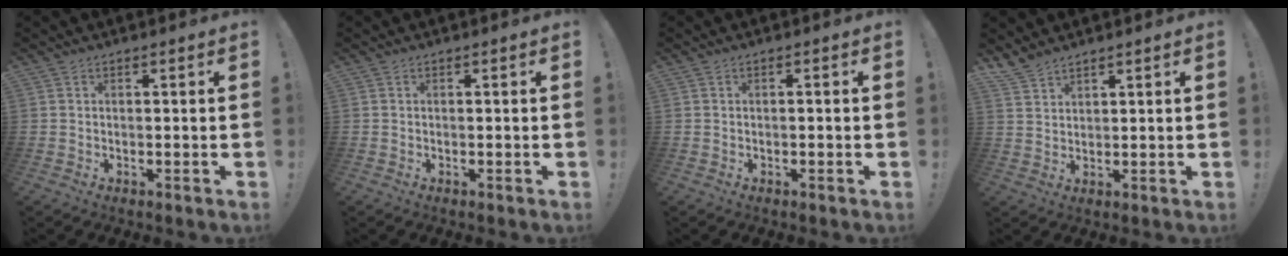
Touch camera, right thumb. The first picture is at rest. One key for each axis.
{"total": 0.0}
{"total": 0.7, "fx": -0.5, "fy": -0.2, "fz": 0.3, "tx": -0.006, "ty": -0.001, "tz": -0.010}
{"total": 4.6, "fx": 4.1, "fy": 1.4, "fz": 1.3, "tx": -0.031, "ty": -0.025, "tz": 0.080}